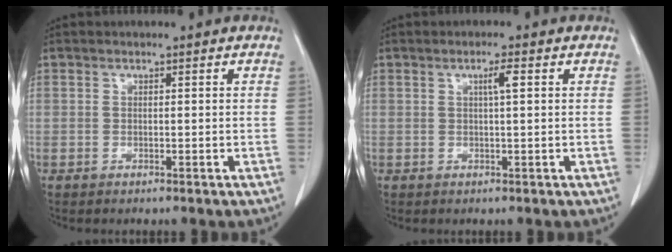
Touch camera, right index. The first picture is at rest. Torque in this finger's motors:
{"motor_torque": [0.34, 0.05, 0.05, 0.04]}